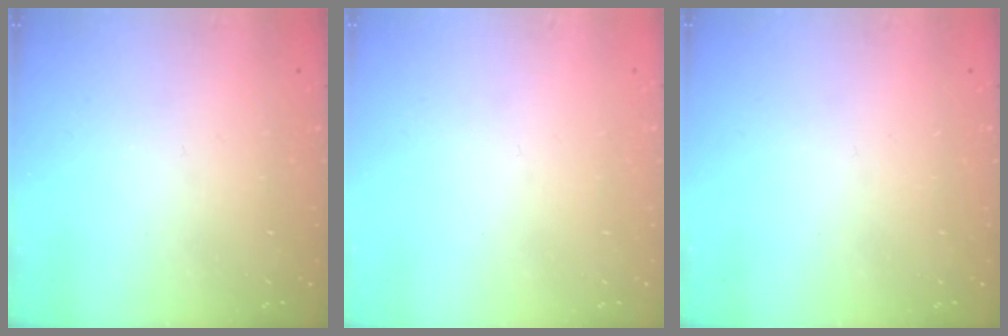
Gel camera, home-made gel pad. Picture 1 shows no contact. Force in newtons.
{"total": 0.5, "press": 0.5, "slide": 0.1}
{"total": 0.0}